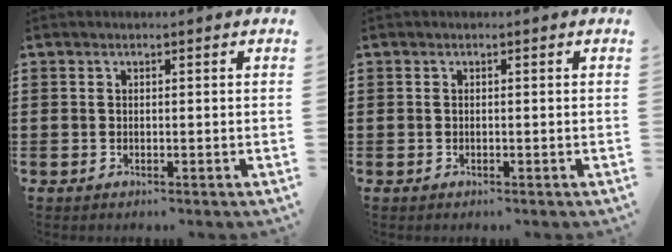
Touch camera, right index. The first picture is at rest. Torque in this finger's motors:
{"motor_torque": [1.09, 1.05, -0.01, -0.01]}